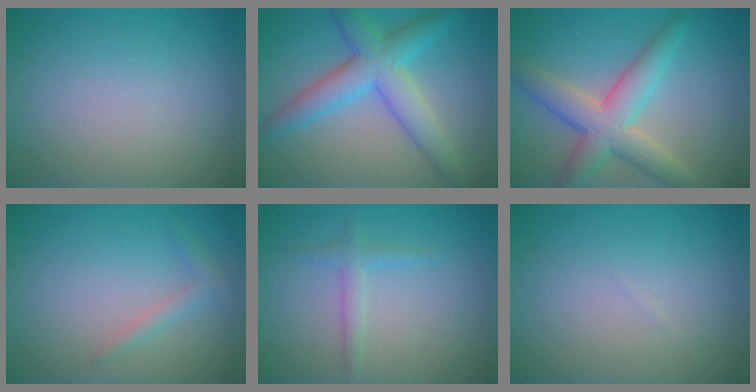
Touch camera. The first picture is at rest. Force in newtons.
{"total": 6.1, "press": 6.1, "slide": 0.1}
{"total": 5.9, "press": 5.9, "slide": 0.2}
{"total": 1.3, "press": 1.3, "slide": 0.0}
{"total": 1.5, "press": 1.5, "slide": 0.0}
{"total": 0.0}